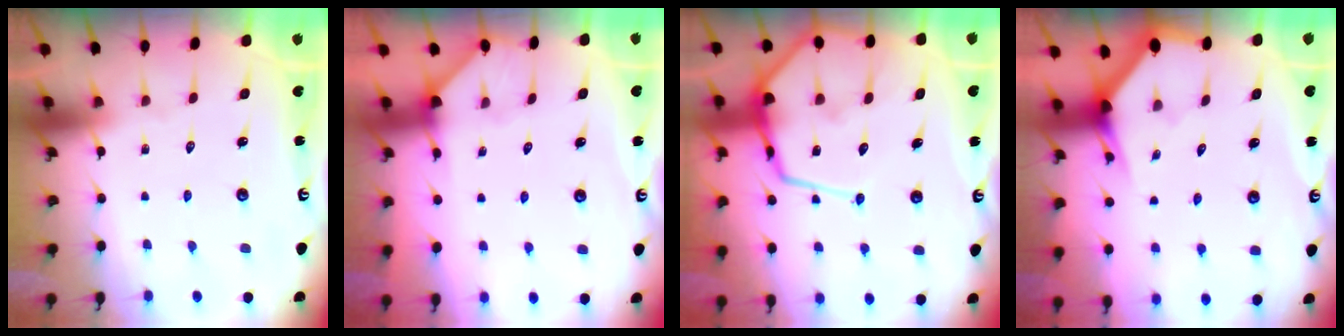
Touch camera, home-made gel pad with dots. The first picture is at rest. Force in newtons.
{"total": 2.8, "press": 2.8, "slide": 0.2}
{"total": 16.8, "press": 16.8, "slide": 1.4}
{"total": 2.8, "press": 2.8, "slide": 0.1}